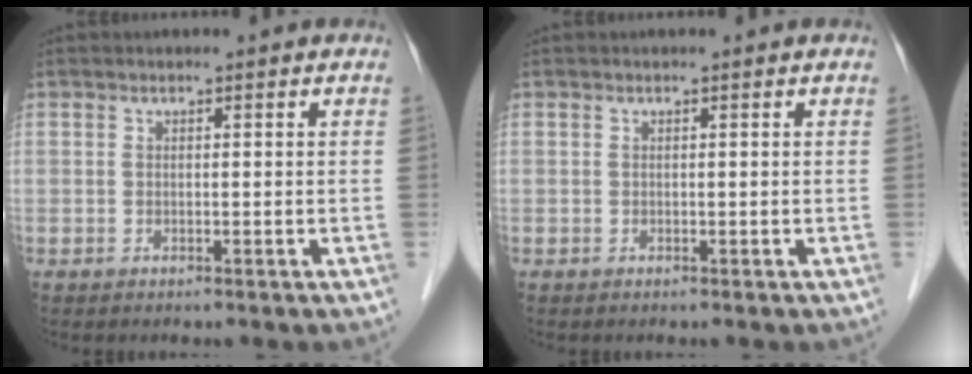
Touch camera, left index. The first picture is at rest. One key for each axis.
{"total": 0.0}